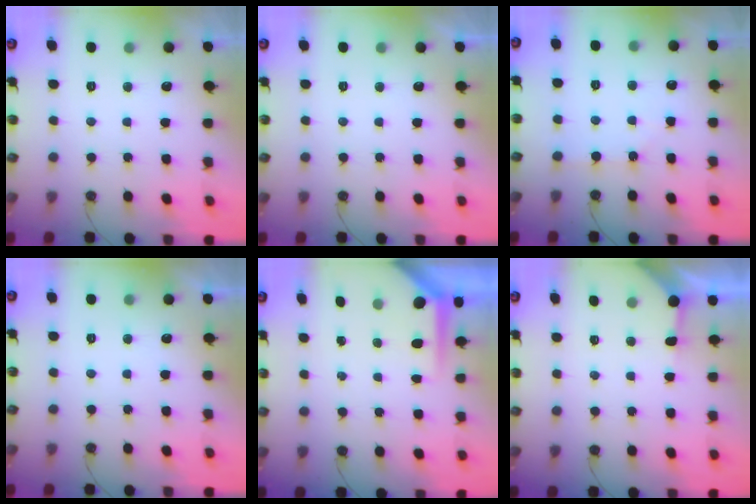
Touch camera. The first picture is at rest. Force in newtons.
{"total": 0.0}
{"total": 1.6, "press": 1.6, "slide": 0.3}
{"total": 0.0}
{"total": 4.9, "press": 4.8, "slide": 0.5}
{"total": 3.5, "press": 3.5, "slide": 0.2}